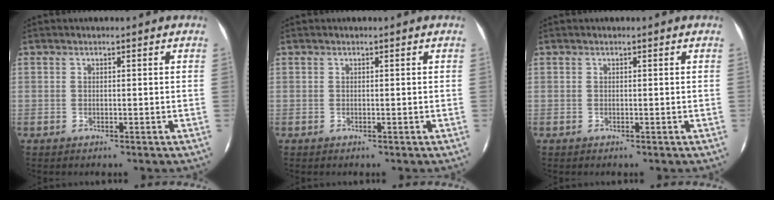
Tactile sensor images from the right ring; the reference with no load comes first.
{"total": 0.0}
{"total": 0.0}